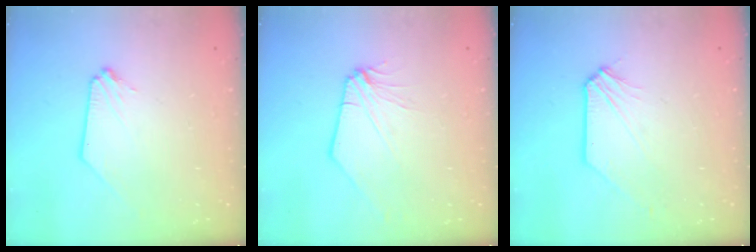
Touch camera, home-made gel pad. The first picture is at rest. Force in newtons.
{"total": 0.0}
{"total": 1.8, "press": 1.8, "slide": 0.2}